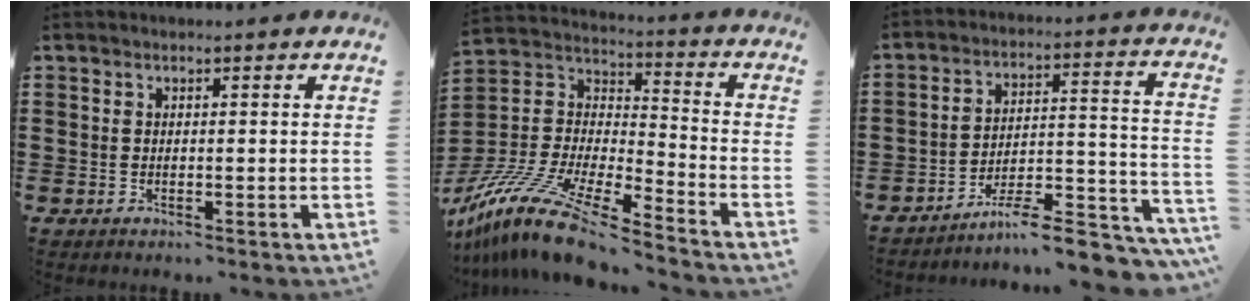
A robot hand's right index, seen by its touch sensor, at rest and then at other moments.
{"total": 14.9, "force": [-12.7, 2.1, 7.5], "torque": [-0.172, 0.025, -0.252]}
{"total": 9.4, "force": [-7.9, 1.7, 4.8], "torque": [-0.059, 0.022, -0.146]}